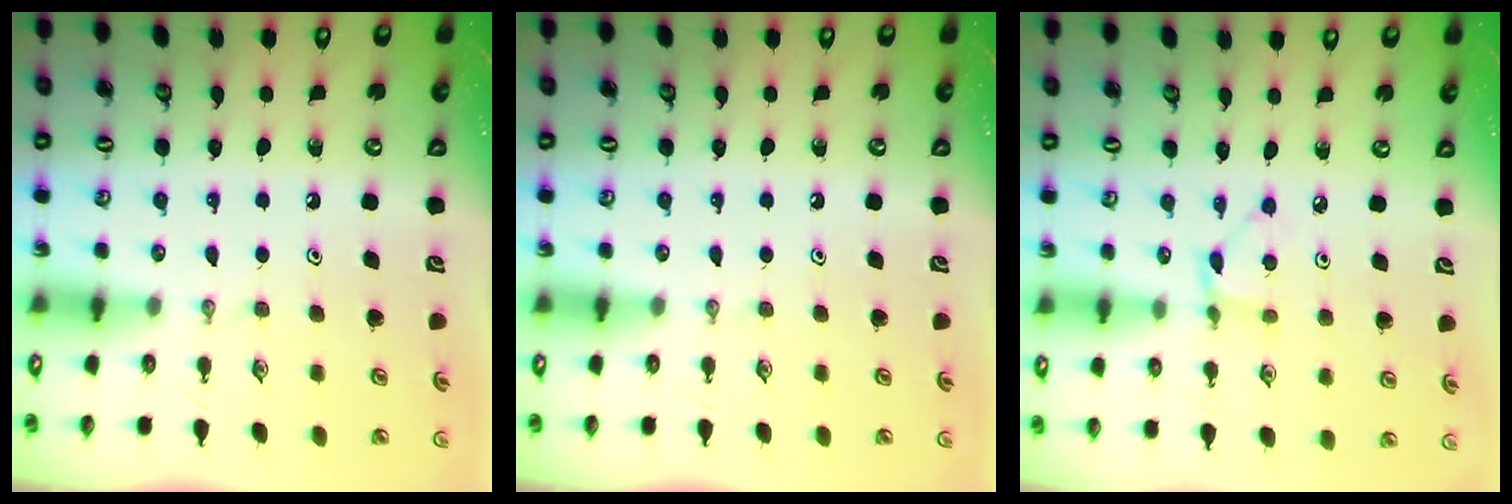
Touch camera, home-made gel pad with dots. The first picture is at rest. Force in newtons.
{"total": 0.0}
{"total": 2.6, "press": 2.6, "slide": 0.3}